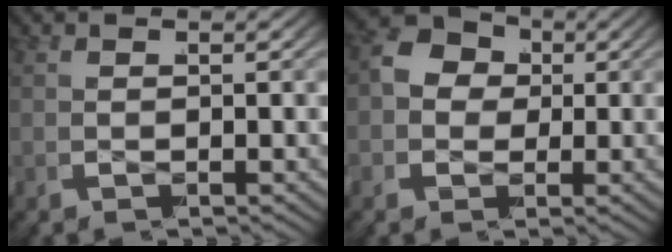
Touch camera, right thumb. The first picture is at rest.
{"total": 10.0, "force": [1.7, 8.4, 5.1], "torque": [-0.098, 0.002, 0.011]}